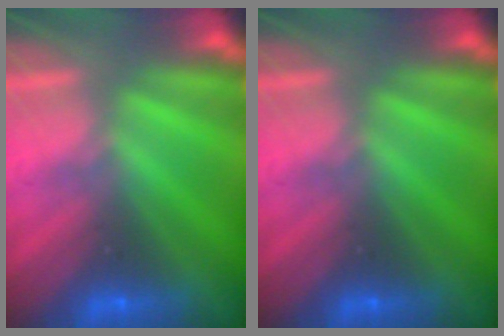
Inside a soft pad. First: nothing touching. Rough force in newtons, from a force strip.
{"total": 0.0}